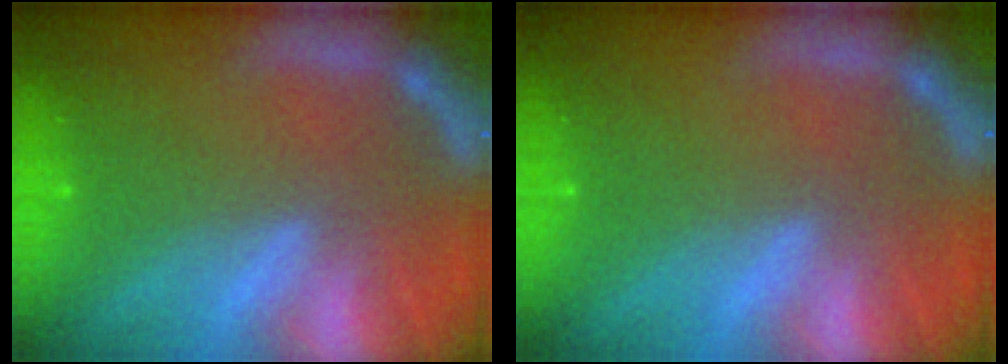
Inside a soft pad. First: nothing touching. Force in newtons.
{"total": 0.0}